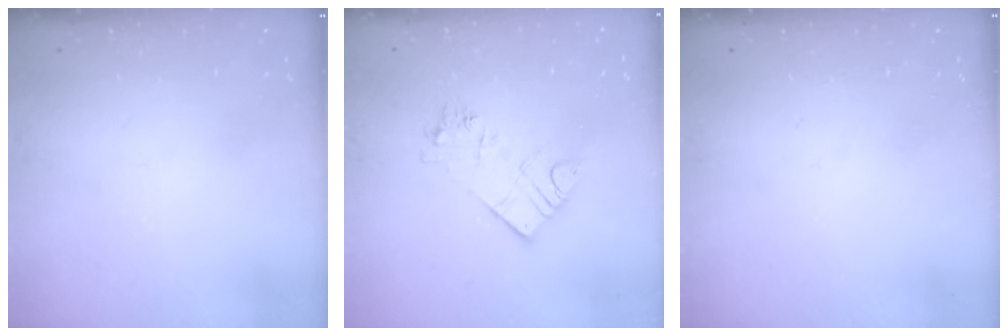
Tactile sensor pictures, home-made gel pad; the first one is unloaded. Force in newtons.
{"total": 10.0, "press": 9.9, "slide": 0.9}
{"total": 0.0}